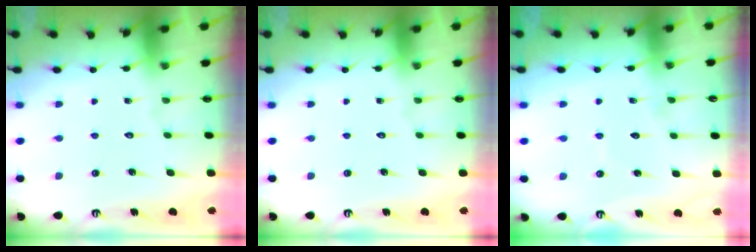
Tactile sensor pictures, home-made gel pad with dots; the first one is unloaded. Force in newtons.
{"total": 0.0}
{"total": 4.7, "press": 4.7, "slide": 0.3}